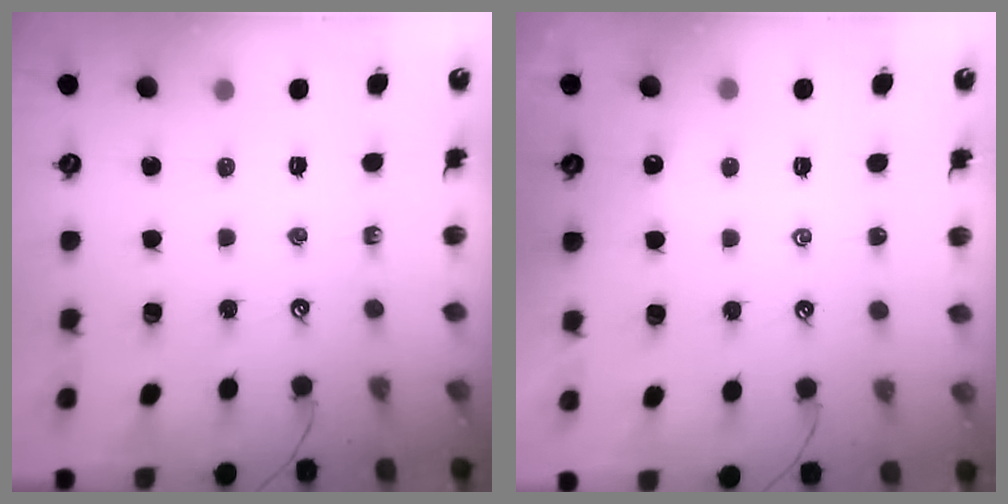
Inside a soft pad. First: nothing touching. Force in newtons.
{"total": 0.0}